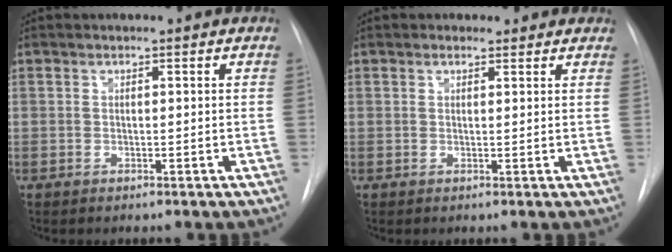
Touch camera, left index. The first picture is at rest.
{"total": 1.8, "force": [1.4, 1.0, 0.3], "torque": [-0.002, 0.008, 0.014]}